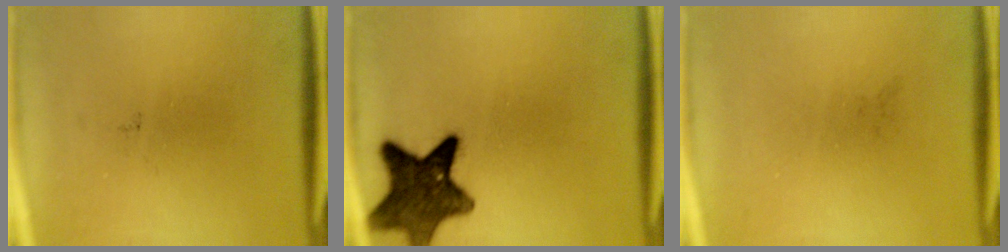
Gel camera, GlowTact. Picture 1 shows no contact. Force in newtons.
{"total": 11.1}
{"total": 0.0}